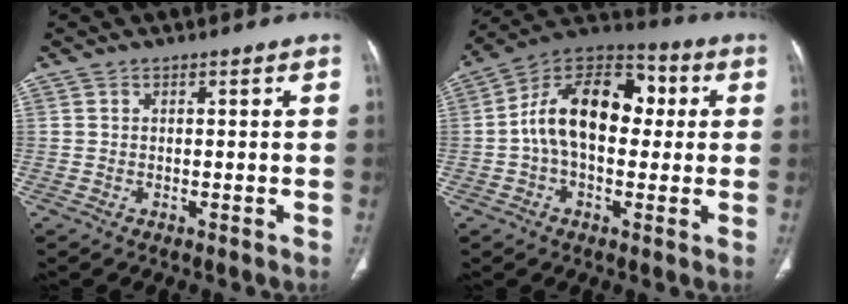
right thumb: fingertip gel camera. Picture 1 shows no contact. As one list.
[{"total": 17.3, "force": [1.4, 10.8, 13.4], "torque": [-0.197, 0.042, 0.014]}]